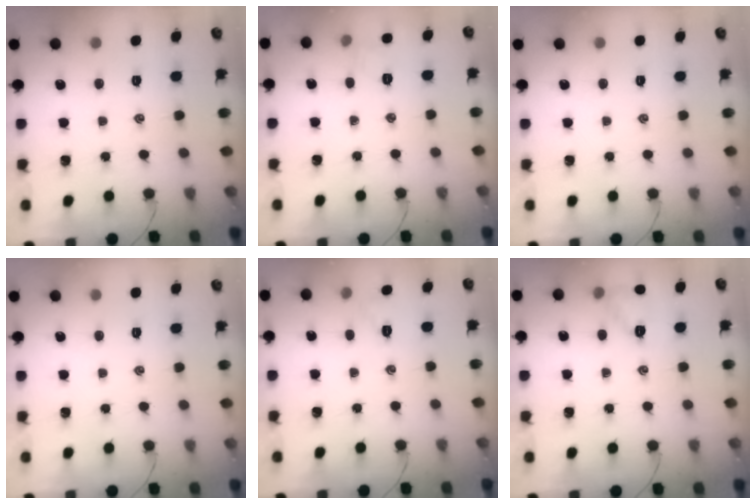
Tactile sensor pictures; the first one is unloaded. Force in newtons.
{"total": 4.7, "press": 4.5, "slide": 1.4}
{"total": 0.0}
{"total": 0.0}
{"total": 2.1, "press": 2.0, "slide": 0.6}
{"total": 8.4, "press": 8.3, "slide": 1.5}